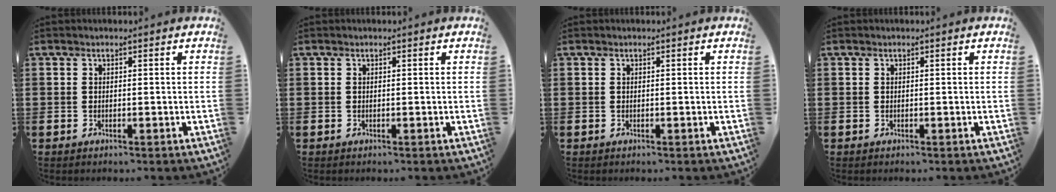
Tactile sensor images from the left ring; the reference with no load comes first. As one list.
[{"total": 0.0}, {"total": 0.0}, {"total": 0.0}]